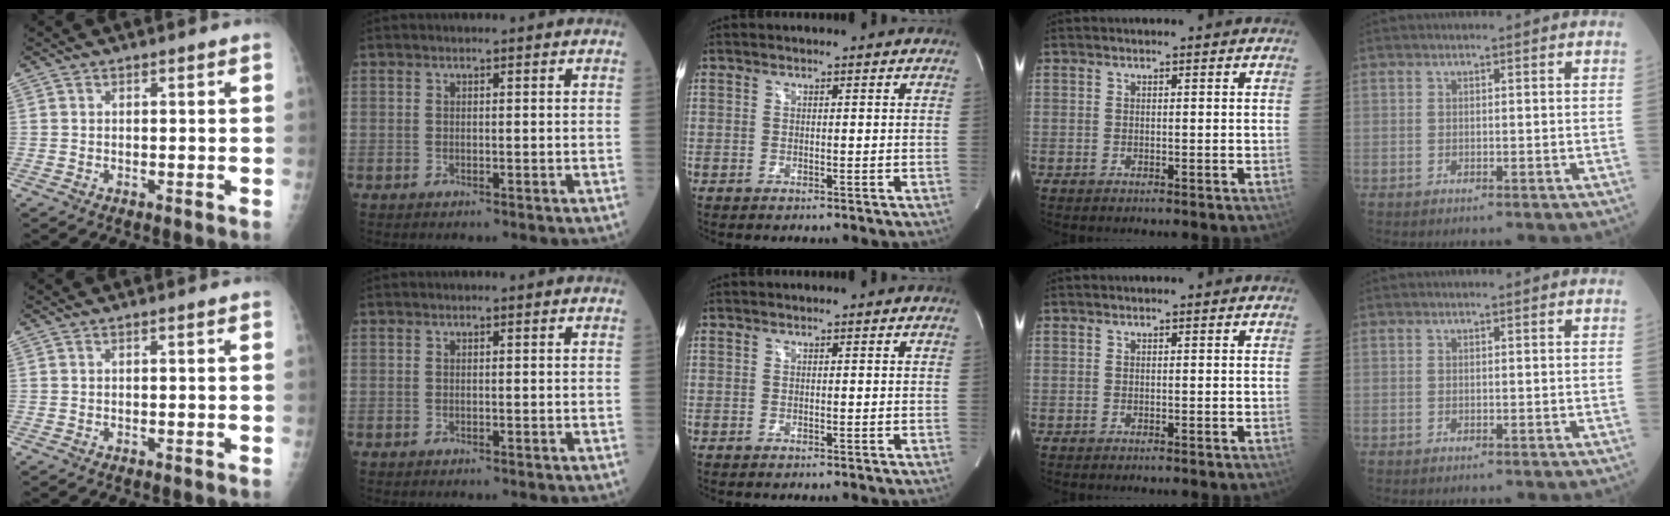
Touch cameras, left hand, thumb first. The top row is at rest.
{}